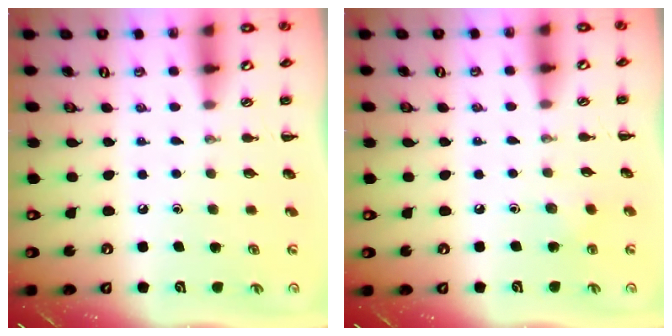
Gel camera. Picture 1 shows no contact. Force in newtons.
{"total": 3.8, "press": 3.6, "slide": 1.1}